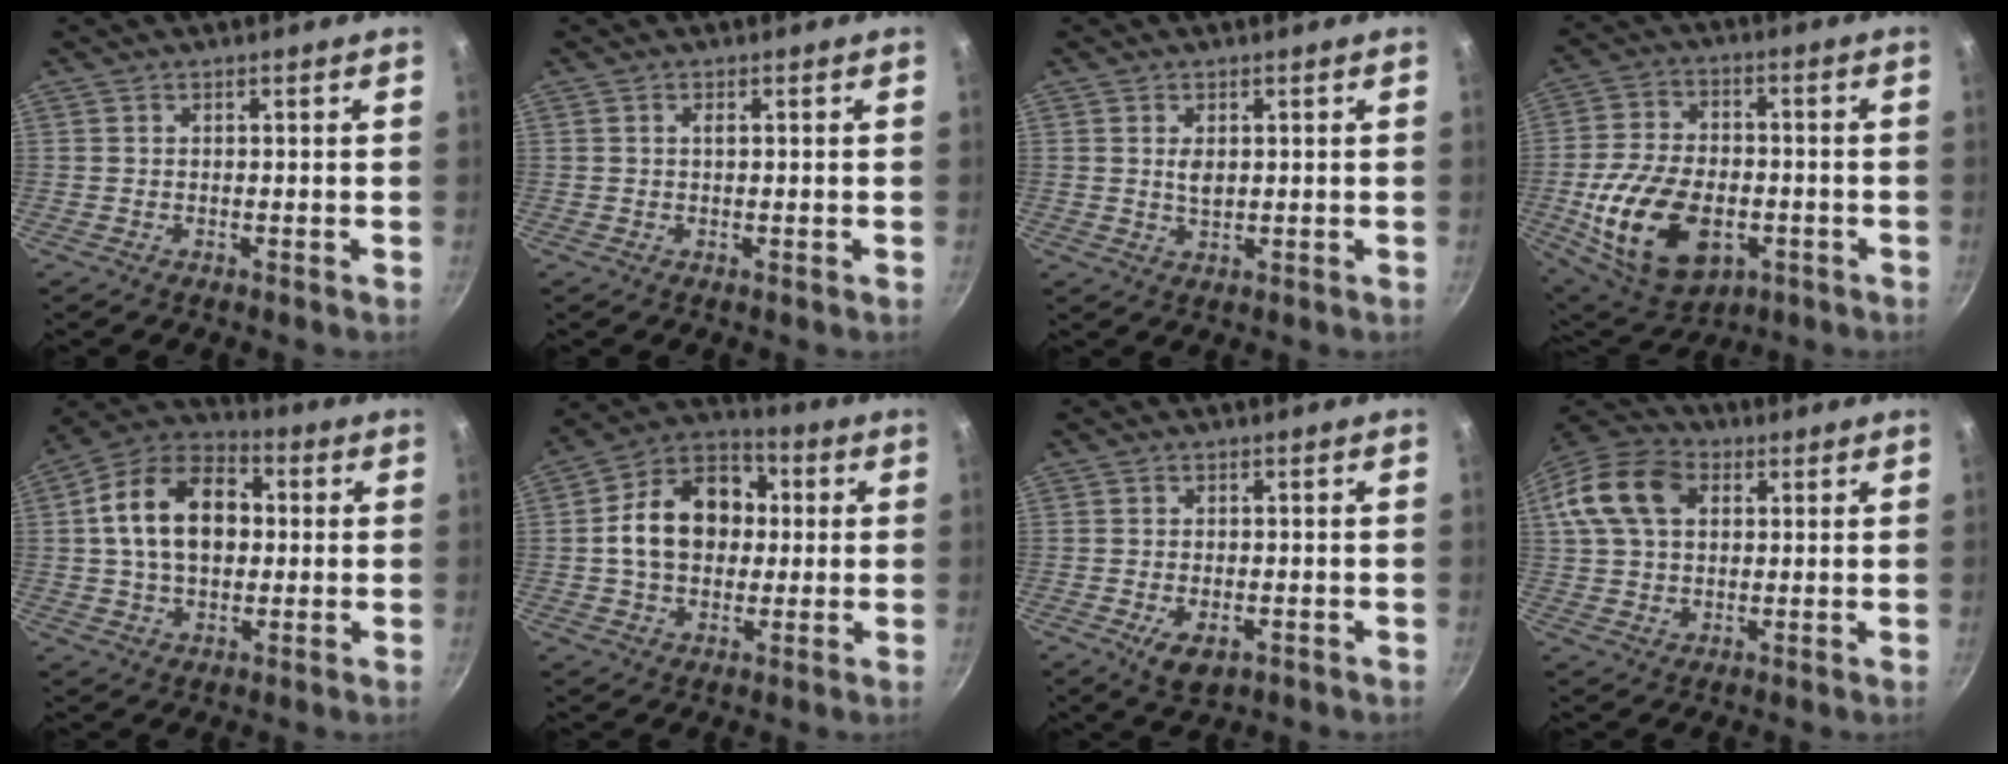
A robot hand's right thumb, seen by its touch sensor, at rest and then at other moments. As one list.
[{"total": 0.9, "force": [0.2, 0.1, 0.9], "torque": [-0.016, 0.000, 0.001]}, {"total": 2.6, "force": [0.6, 1.5, 2.0], "torque": [-0.036, -0.004, 0.012]}, {"total": 19.3, "force": [-5.1, 12.4, 14.0], "torque": [-0.235, 0.013, -0.068]}, {"total": 16.5, "force": [1.7, 11.3, 11.9], "torque": [-0.170, 0.027, 0.014]}, {"total": 15.8, "force": [1.3, 12.0, 10.3], "torque": [-0.137, 0.028, 0.006]}, {"total": 5.1, "force": [-1.9, 2.9, 3.8], "torque": [-0.057, -0.001, -0.022]}, {"total": 14.9, "force": [3.9, 10.7, 9.6], "torque": [-0.171, 0.019, 0.057]}]